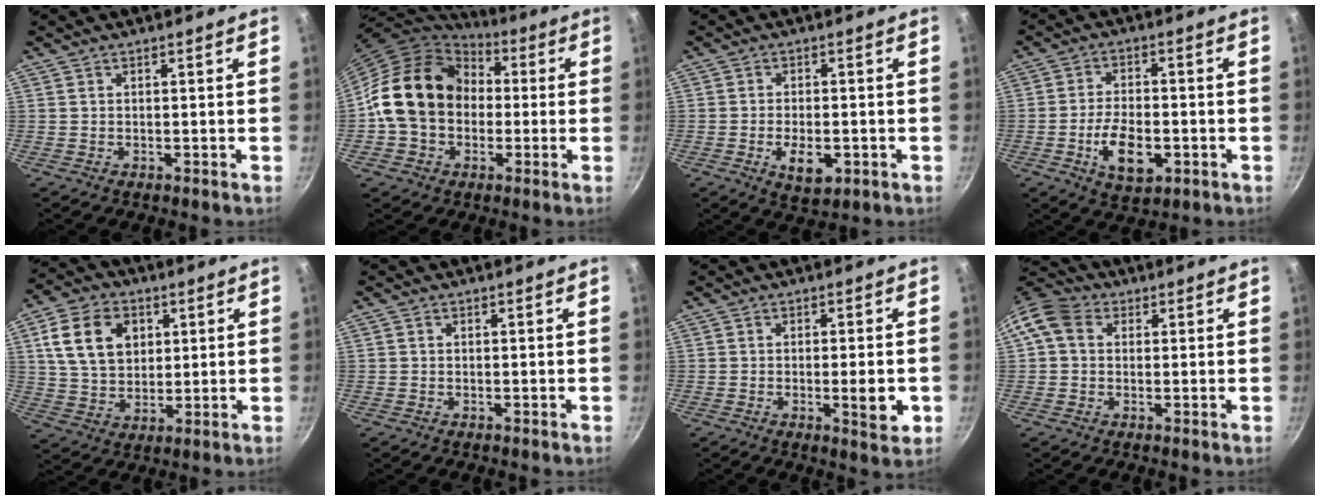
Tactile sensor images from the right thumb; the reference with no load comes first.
{"total": 18.2, "force": [0.4, 14.6, 10.9], "torque": [-0.164, 0.042, -0.002]}
{"total": 6.6, "force": [-2.0, 3.5, 5.2], "torque": [-0.080, 0.003, -0.025]}
{"total": 9.7, "force": [-2.9, 5.2, 7.7], "torque": [-0.125, 0.012, -0.048]}
{"total": 13.2, "force": [3.8, 9.7, 8.1], "torque": [-0.127, -0.001, 0.069]}
{"total": 0.0}
{"total": 6.0, "force": [-1.4, 1.5, 5.7], "torque": [-0.077, -0.003, -0.018]}
{"total": 7.2, "force": [1.5, 5.8, 4.1], "torque": [-0.064, 0.013, 0.009]}